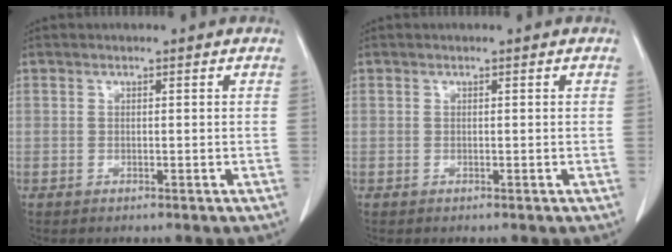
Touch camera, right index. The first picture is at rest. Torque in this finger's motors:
{"motor_torque": [0.00, 0.00, 0.00, 0.00]}